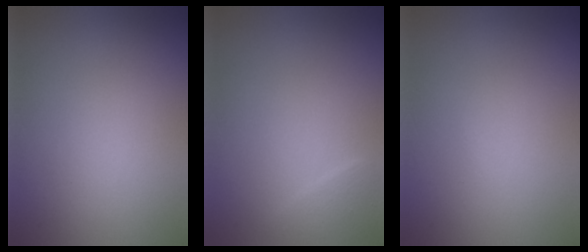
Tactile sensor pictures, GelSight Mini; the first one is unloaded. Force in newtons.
{"total": 1.3, "press": 1.3, "slide": 0.1}
{"total": 0.0}